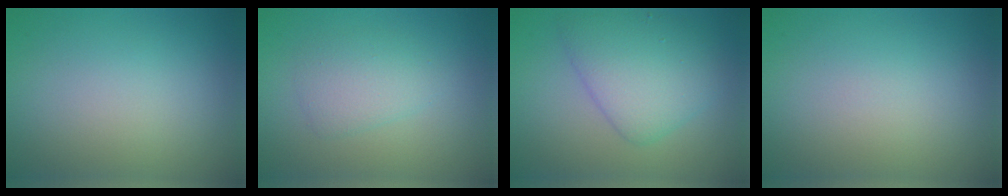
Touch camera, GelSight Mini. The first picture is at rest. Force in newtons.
{"total": 2.4, "press": 2.4, "slide": 0.0}
{"total": 5.1, "press": 5.1, "slide": 0.1}
{"total": 0.0}